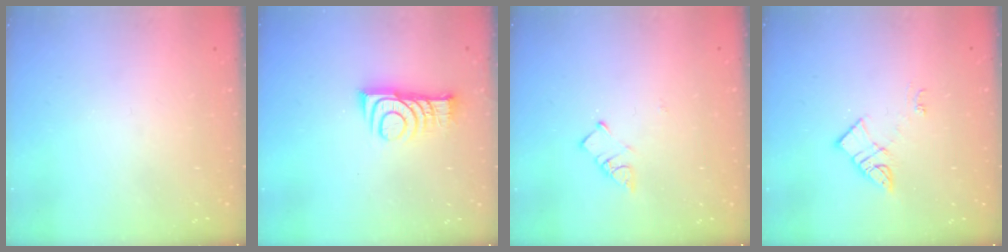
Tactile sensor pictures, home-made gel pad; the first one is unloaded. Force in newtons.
{"total": 9.3, "press": 9.3, "slide": 0.2}
{"total": 3.7, "press": 3.7, "slide": 0.2}
{"total": 6.4, "press": 6.4, "slide": 0.6}